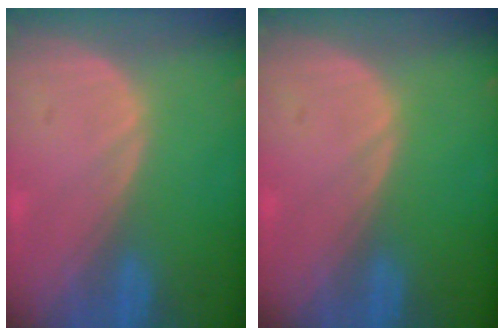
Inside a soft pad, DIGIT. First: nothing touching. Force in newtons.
{"total": 0.0}